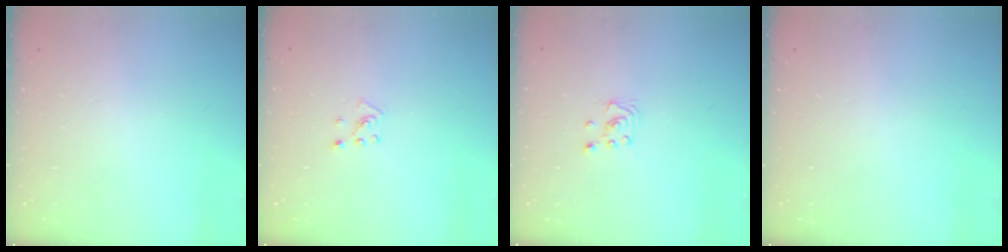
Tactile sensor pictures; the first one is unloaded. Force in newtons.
{"total": 3.6, "press": 3.6, "slide": 0.4}
{"total": 2.1, "press": 2.1, "slide": 0.2}
{"total": 0.0}